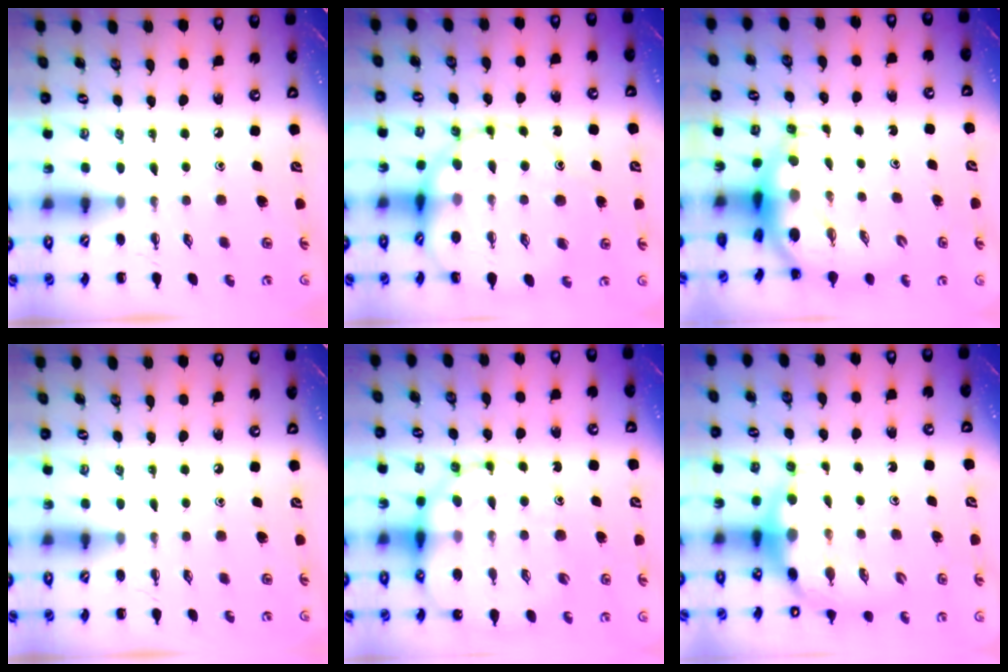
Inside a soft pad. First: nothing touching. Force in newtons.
{"total": 13.3, "press": 13.2, "slide": 1.9}
{"total": 5.7, "press": 5.5, "slide": 1.6}
{"total": 0.0}
{"total": 14.1, "press": 13.7, "slide": 3.4}
{"total": 8.7, "press": 8.5, "slide": 1.9}